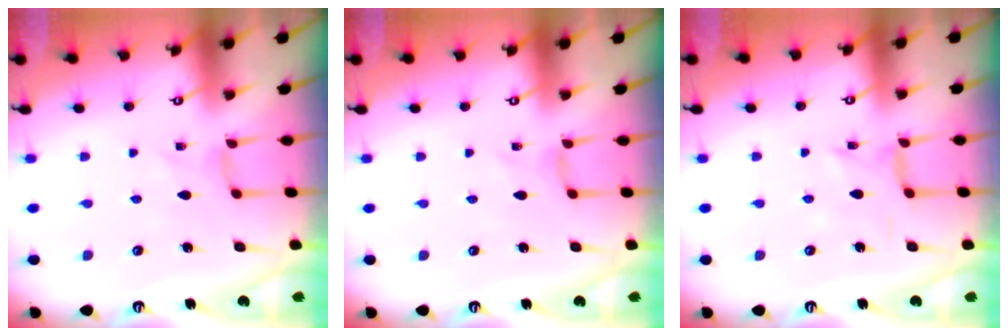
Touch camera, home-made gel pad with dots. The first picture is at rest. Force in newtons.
{"total": 0.0}
{"total": 2.6, "press": 2.5, "slide": 0.5}